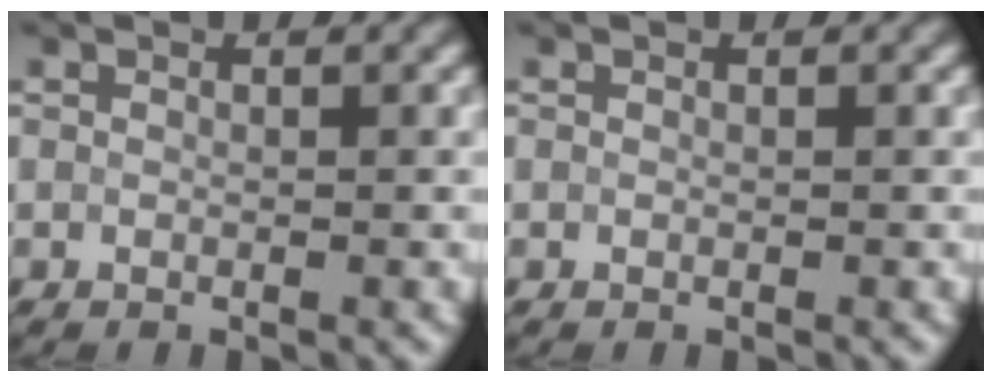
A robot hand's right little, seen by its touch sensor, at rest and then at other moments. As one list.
[{"total": 0.0}]